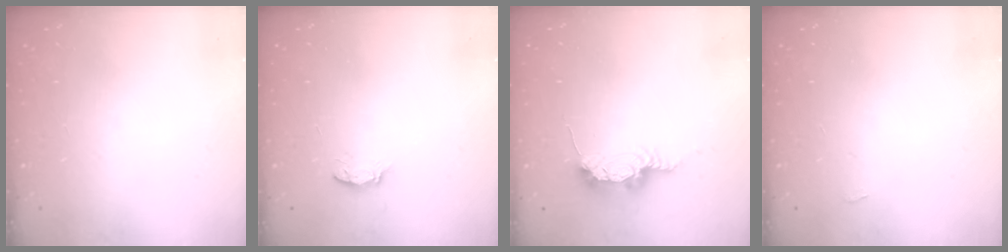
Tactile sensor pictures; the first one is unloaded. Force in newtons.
{"total": 3.1, "press": 3.1, "slide": 0.4}
{"total": 8.7, "press": 8.7, "slide": 0.7}
{"total": 2.3, "press": 2.3, "slide": 0.3}